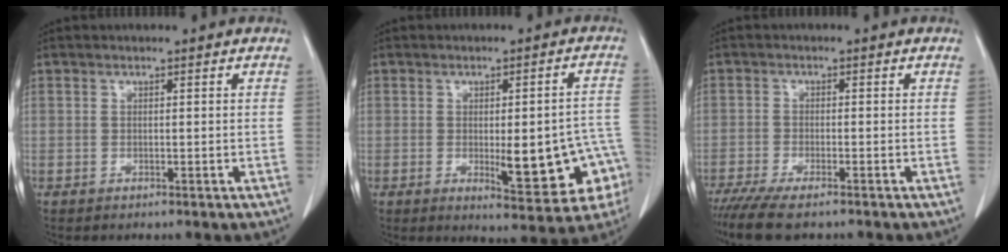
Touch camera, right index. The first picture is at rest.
{"total": 13.4, "force": [-3.4, 3.7, 12.4], "torque": [-0.110, 0.017, -0.032]}
{"total": 7.3, "force": [-5.9, 1.1, 4.2], "torque": [-0.066, -0.015, -0.094]}